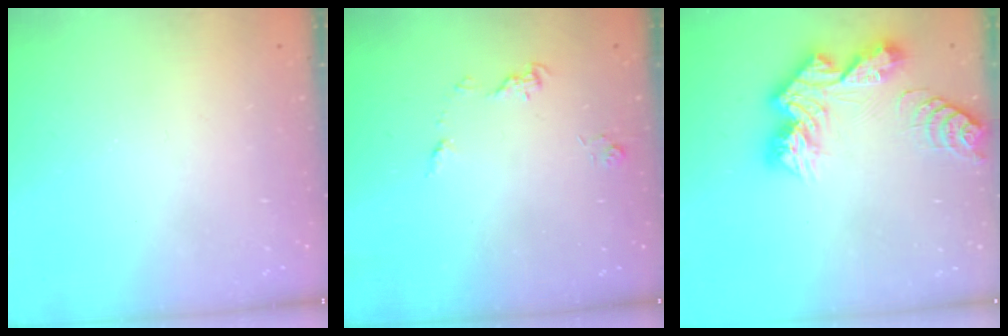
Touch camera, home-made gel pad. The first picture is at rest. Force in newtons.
{"total": 5.7, "press": 5.7, "slide": 0.6}
{"total": 13.8, "press": 13.7, "slide": 1.2}